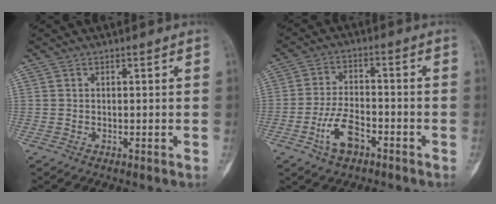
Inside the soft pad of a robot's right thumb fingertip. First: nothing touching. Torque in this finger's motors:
{"motor_torque": [-0.02, 0.00, 0.26, 0.28, 0.01]}